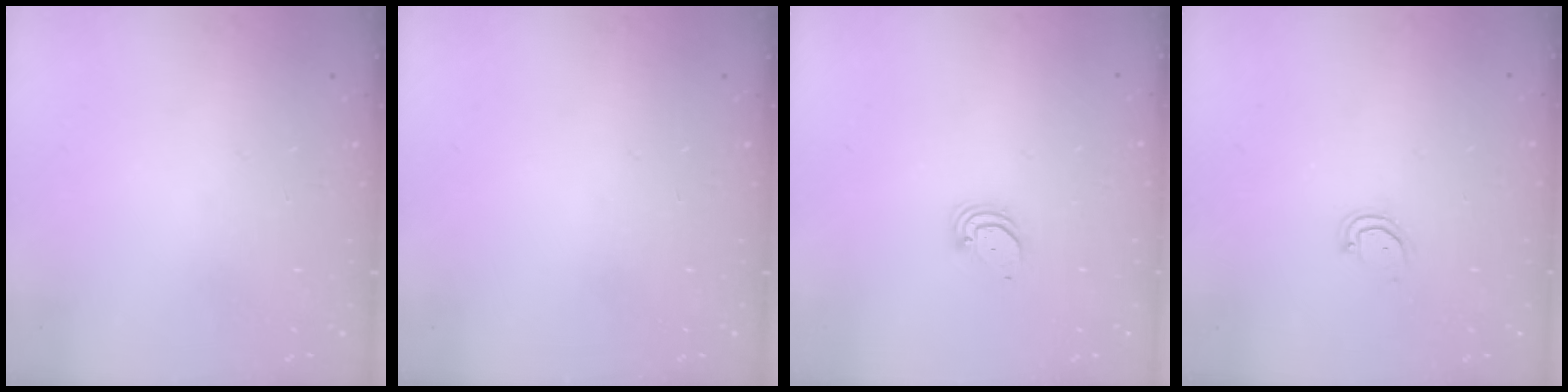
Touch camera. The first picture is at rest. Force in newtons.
{"total": 0.0}
{"total": 2.0, "press": 2.0, "slide": 0.1}
{"total": 2.5, "press": 2.5, "slide": 0.1}